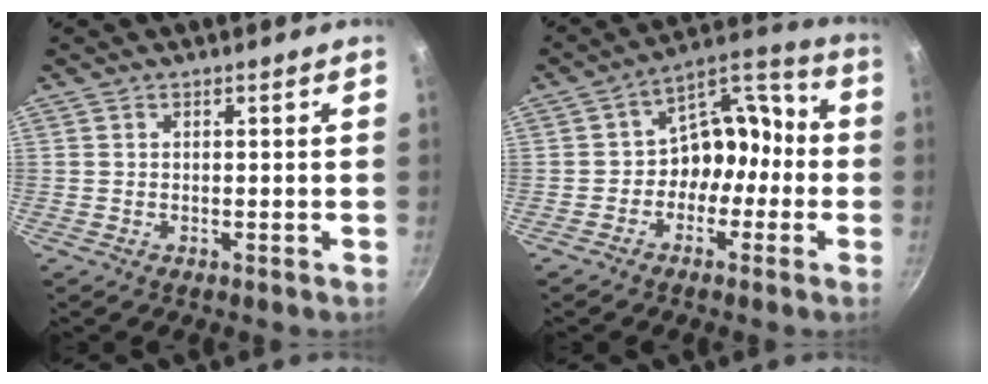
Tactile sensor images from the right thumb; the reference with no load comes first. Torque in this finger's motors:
{"motor_torque": [0.22, 0.09, -0.16, -0.15, 0.17]}